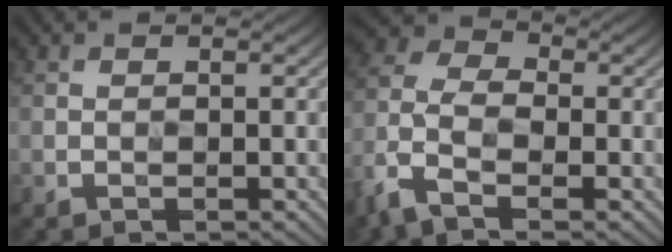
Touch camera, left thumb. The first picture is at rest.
{"total": 8.0, "force": [-4.0, 4.2, 5.5], "torque": [-0.141, -0.004, -0.098]}